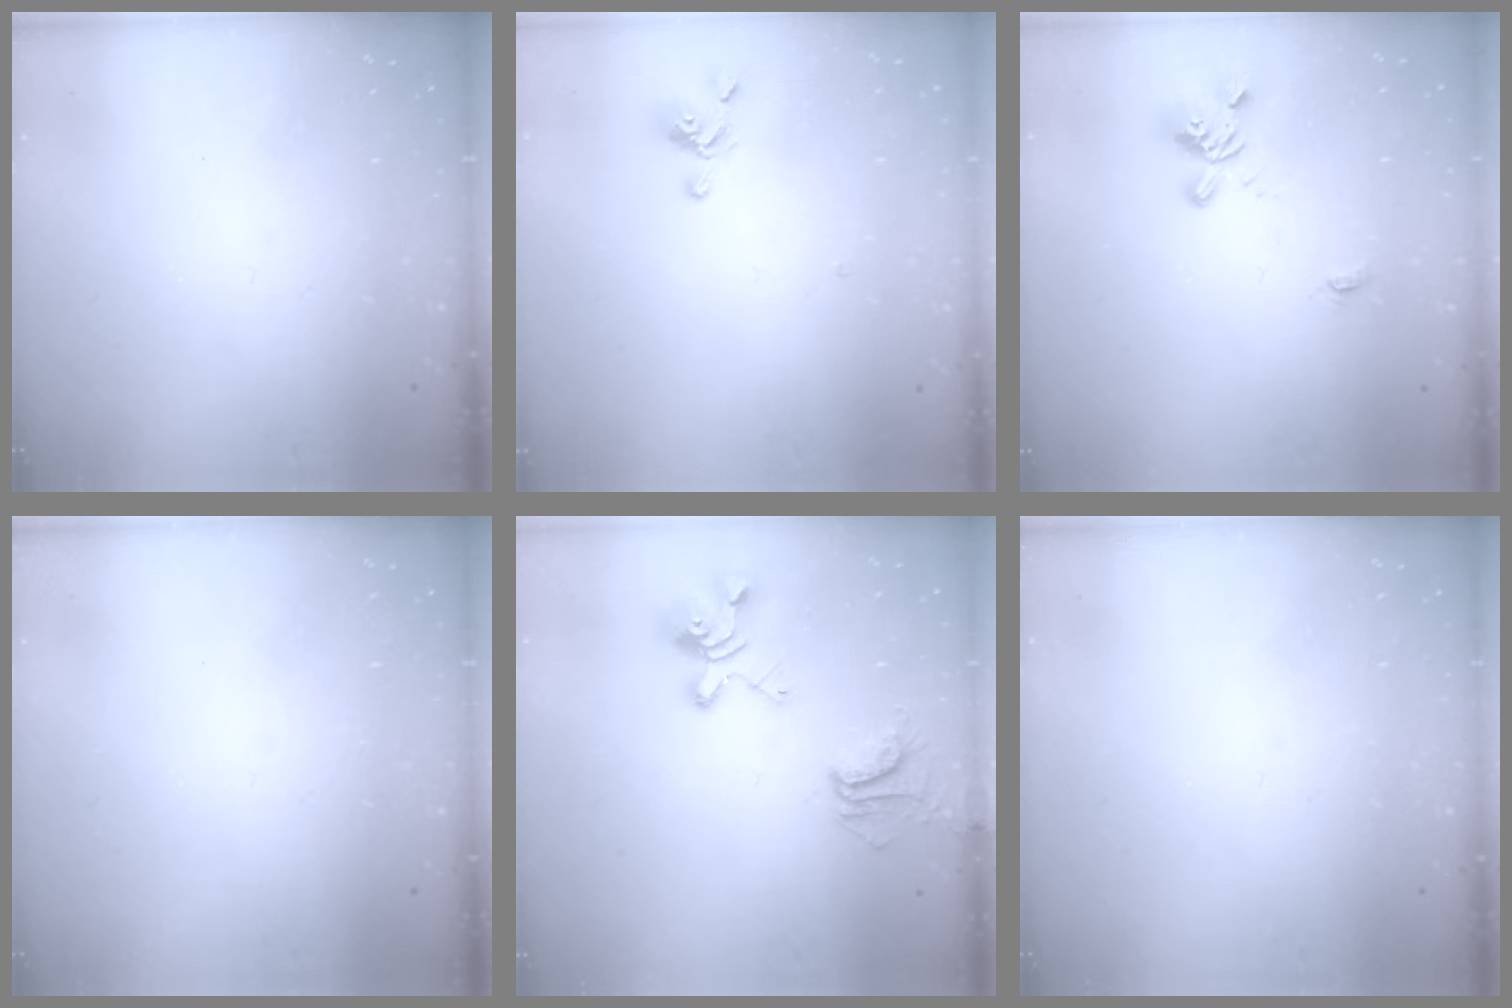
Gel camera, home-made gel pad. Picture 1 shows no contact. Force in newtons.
{"total": 0.8, "press": 0.6, "slide": 0.5}
{"total": 1.1, "press": 0.4, "slide": 1.0}
{"total": 0.0}
{"total": 11.4, "press": 11.2, "slide": 2.2}
{"total": 0.0}